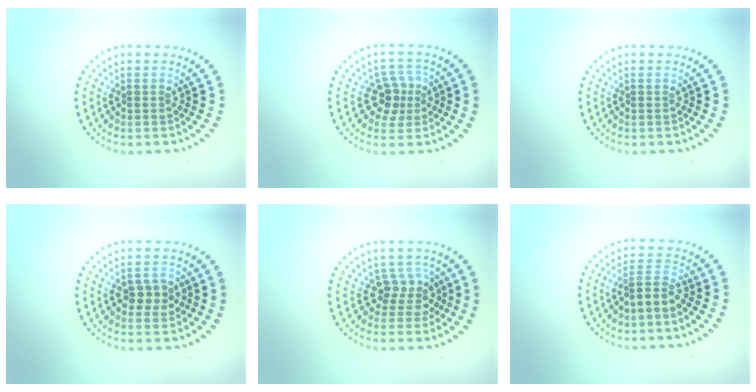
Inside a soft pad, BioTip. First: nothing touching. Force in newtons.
{"total": 2.9, "press": 2.6, "slide": 1.4}
{"total": 0.0}
{"total": 2.4, "press": 2.3, "slide": 0.4}
{"total": 2.7, "press": 2.0, "slide": 1.8}
{"total": 2.1, "press": 1.5, "slide": 1.4}